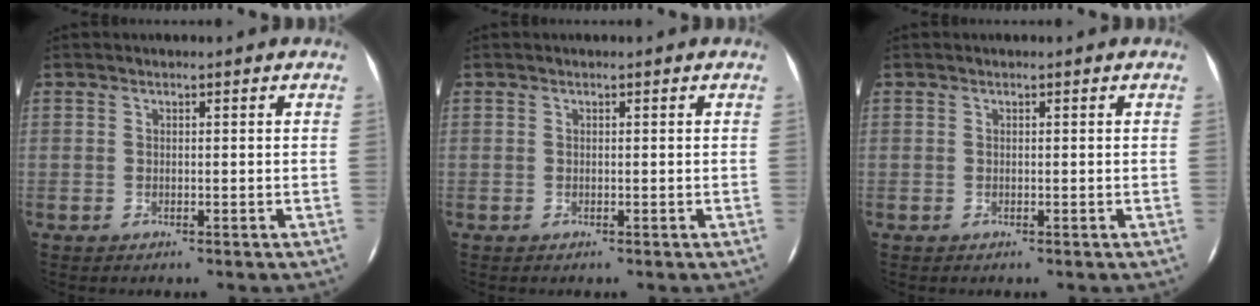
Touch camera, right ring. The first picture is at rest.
{"total": 0.0}
{"total": 0.0}